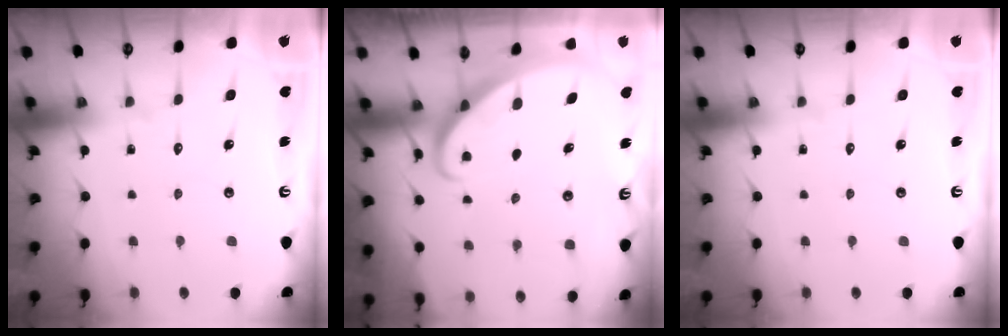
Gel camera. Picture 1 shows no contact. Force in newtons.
{"total": 2.7, "press": 2.6, "slide": 0.2}
{"total": 0.0}